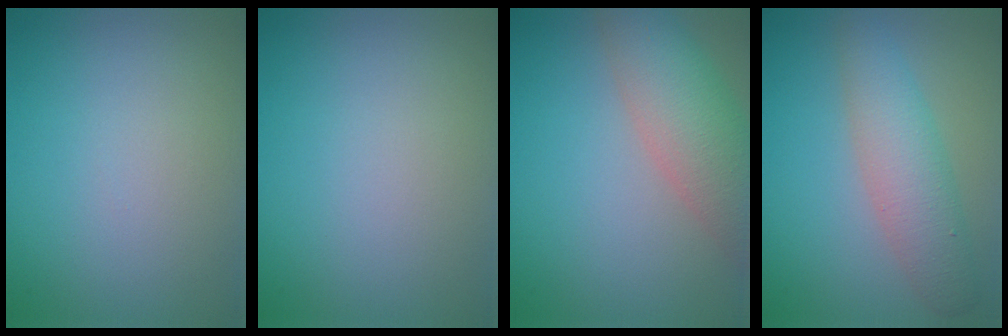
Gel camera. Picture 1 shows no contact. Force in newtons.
{"total": 0.0}
{"total": 6.2, "press": 6.2, "slide": 0.4}
{"total": 4.5, "press": 4.5, "slide": 0.1}